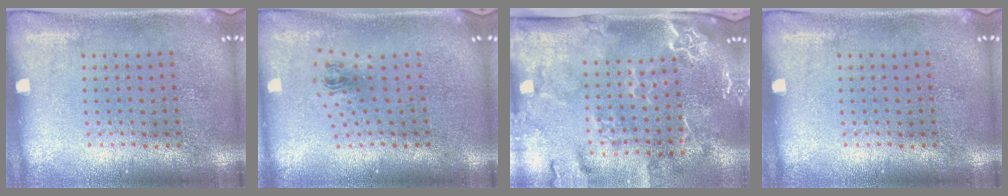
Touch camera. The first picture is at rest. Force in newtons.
{"total": 0.9, "press": 0.4, "slide": 0.8}
{"total": 2.9, "press": 2.4, "slide": 1.7}
{"total": 0.0}